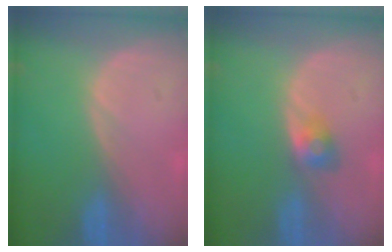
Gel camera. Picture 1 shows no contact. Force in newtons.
{"total": 2.8, "press": 2.5, "slide": 1.2}